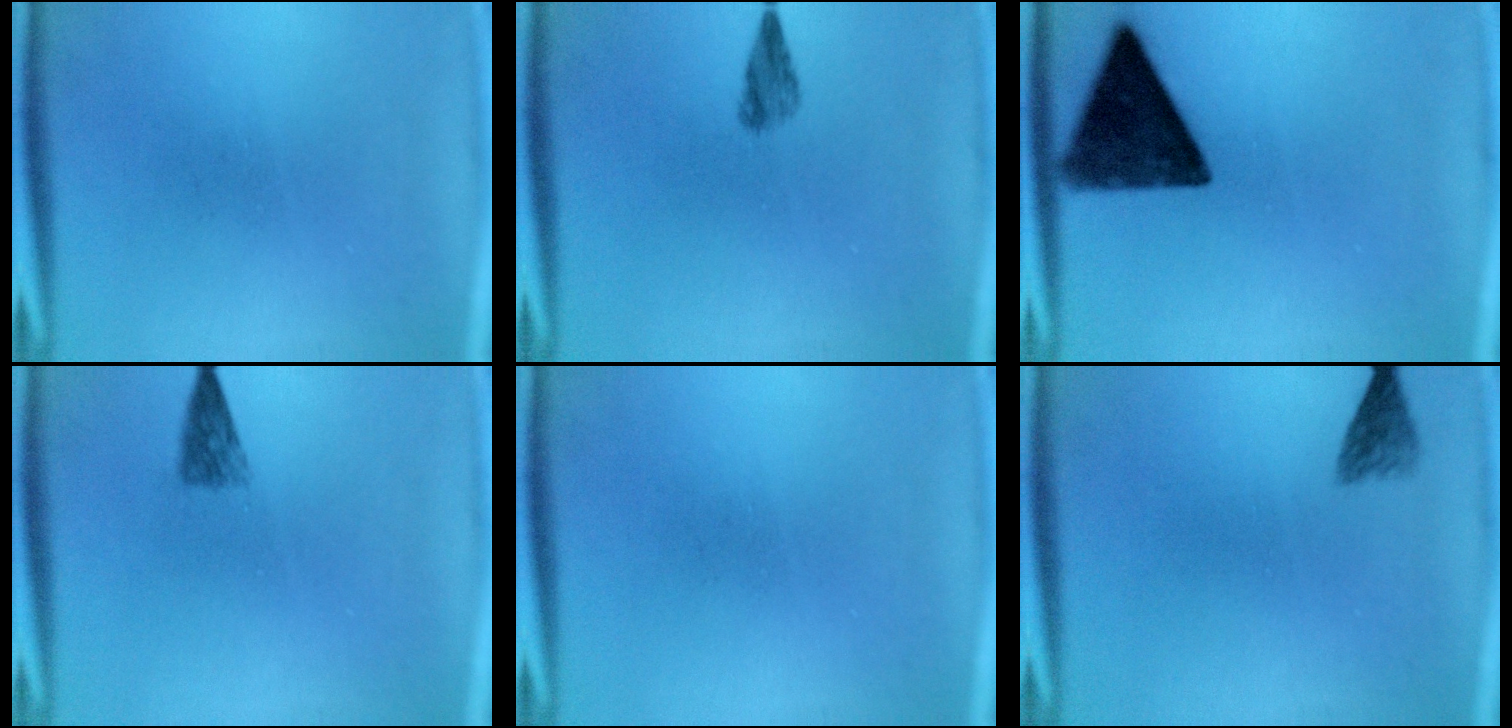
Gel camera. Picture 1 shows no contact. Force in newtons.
{"total": 2.2}
{"total": 13.2}
{"total": 2.4}
{"total": 0.0}
{"total": 2.3}